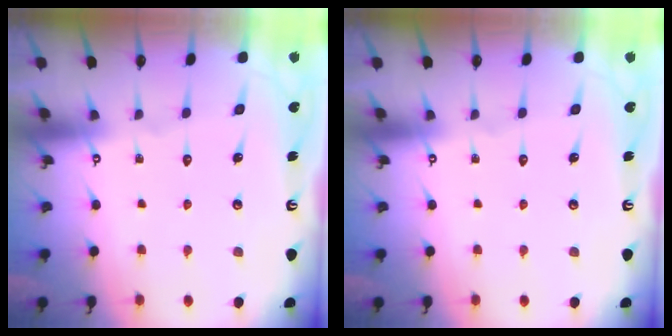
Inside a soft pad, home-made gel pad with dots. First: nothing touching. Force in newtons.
{"total": 0.0}